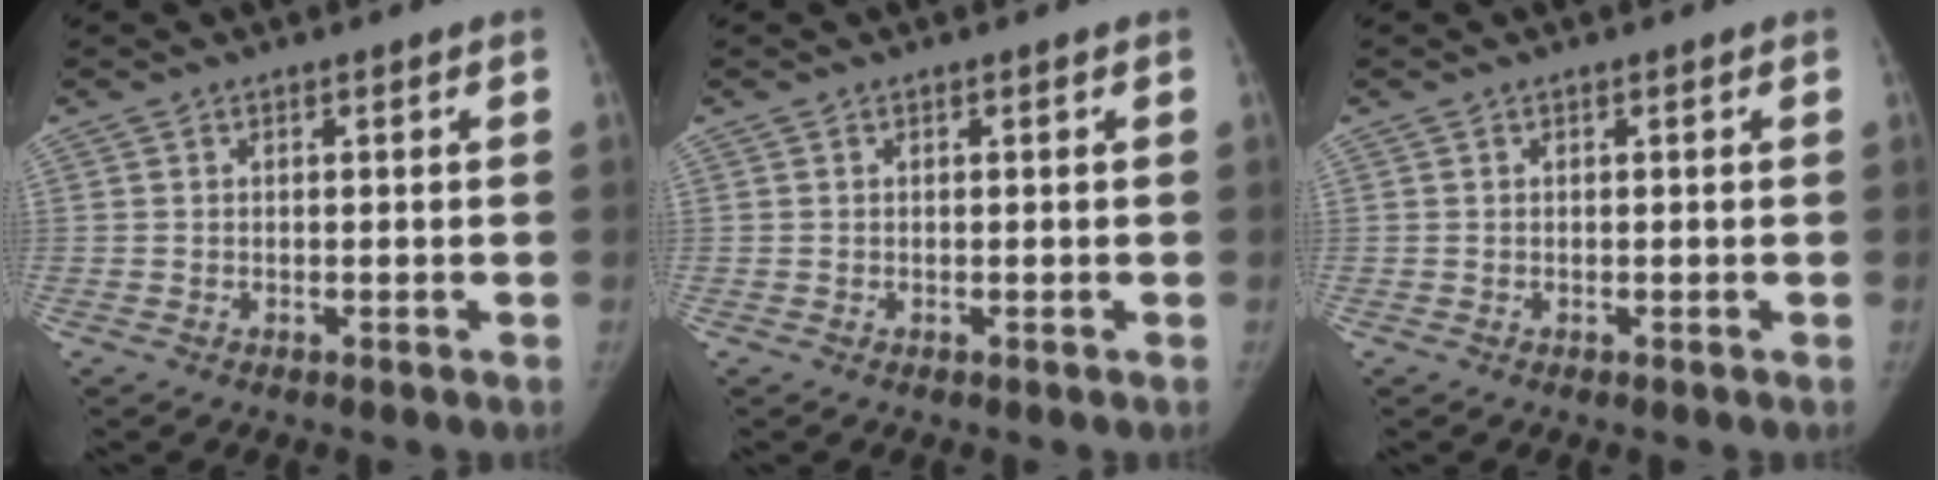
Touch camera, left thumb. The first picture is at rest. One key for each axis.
{"total": 0.0}
{"total": 0.0}